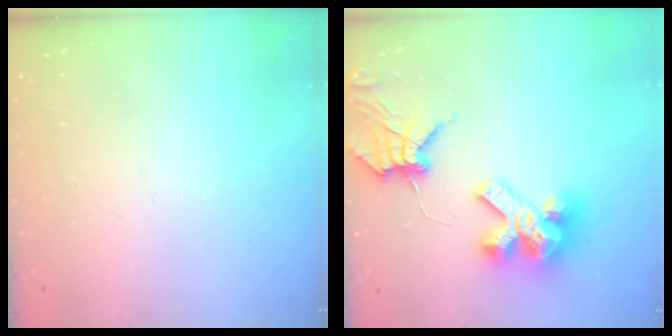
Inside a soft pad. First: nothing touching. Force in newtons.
{"total": 14.1, "press": 14.0, "slide": 1.7}